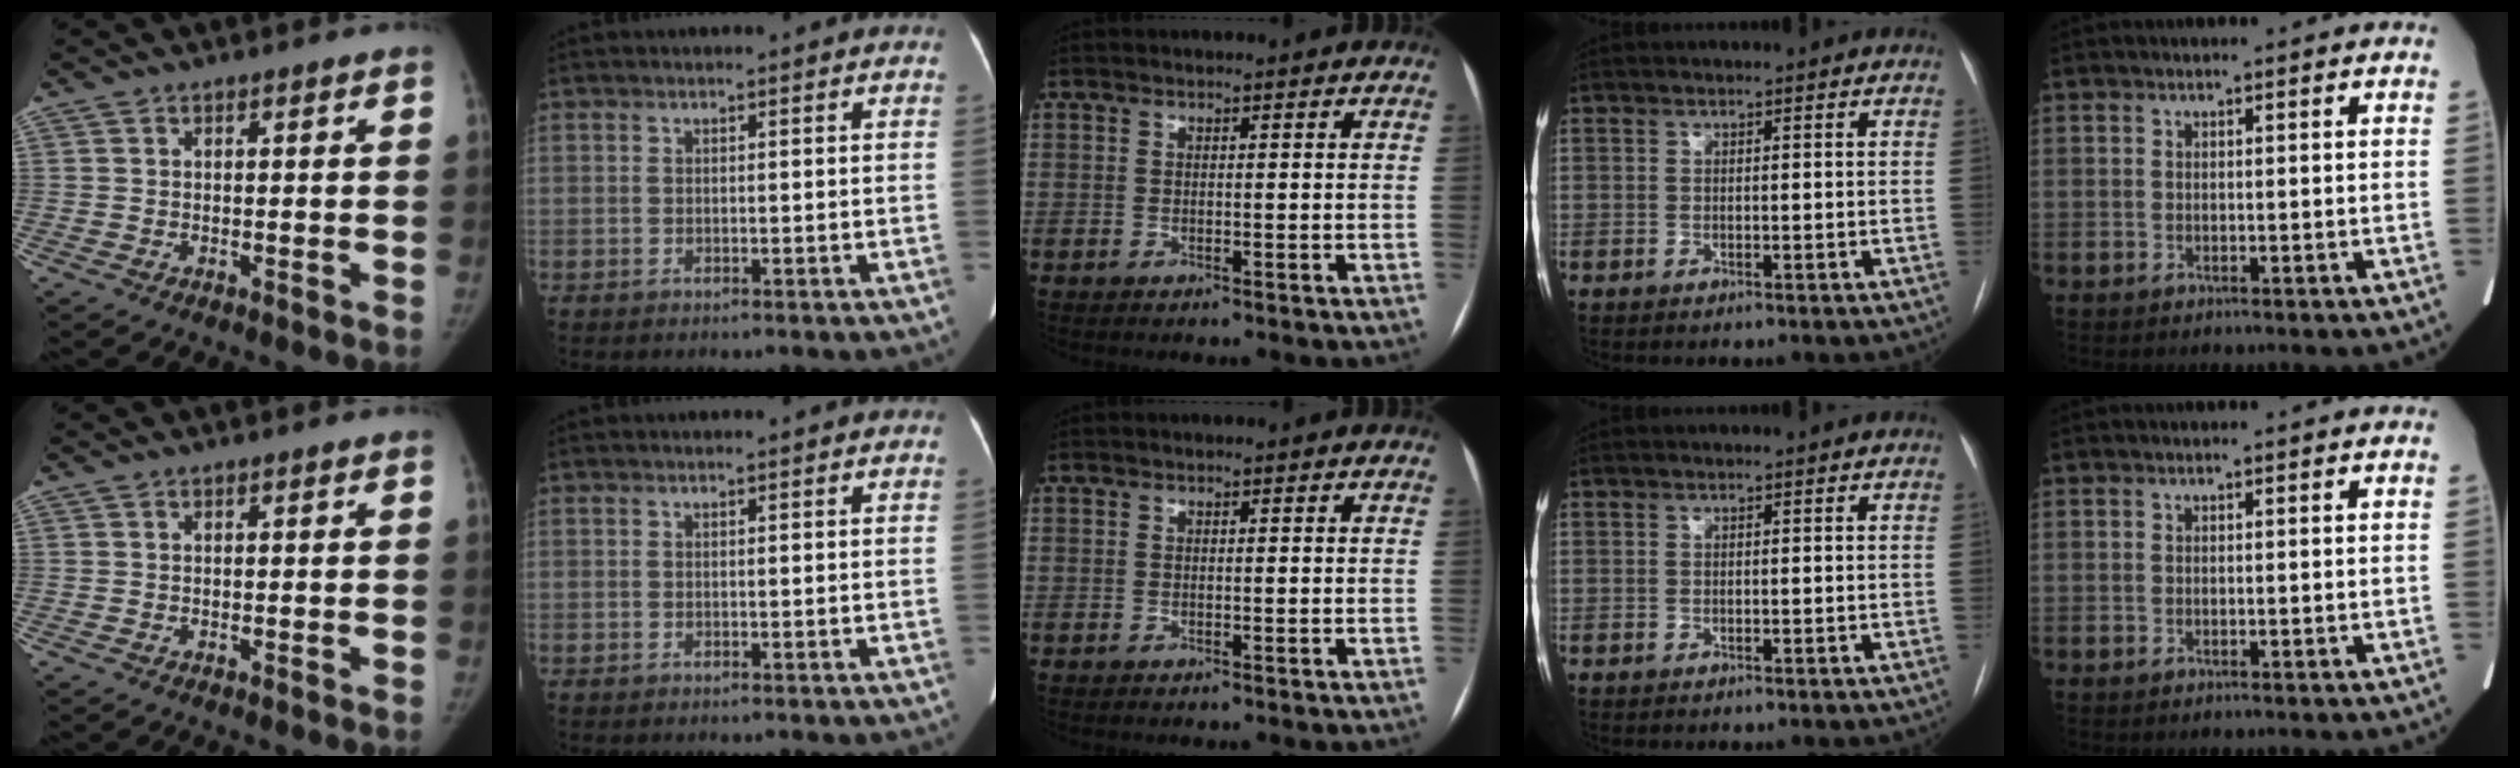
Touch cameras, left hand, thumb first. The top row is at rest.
{}